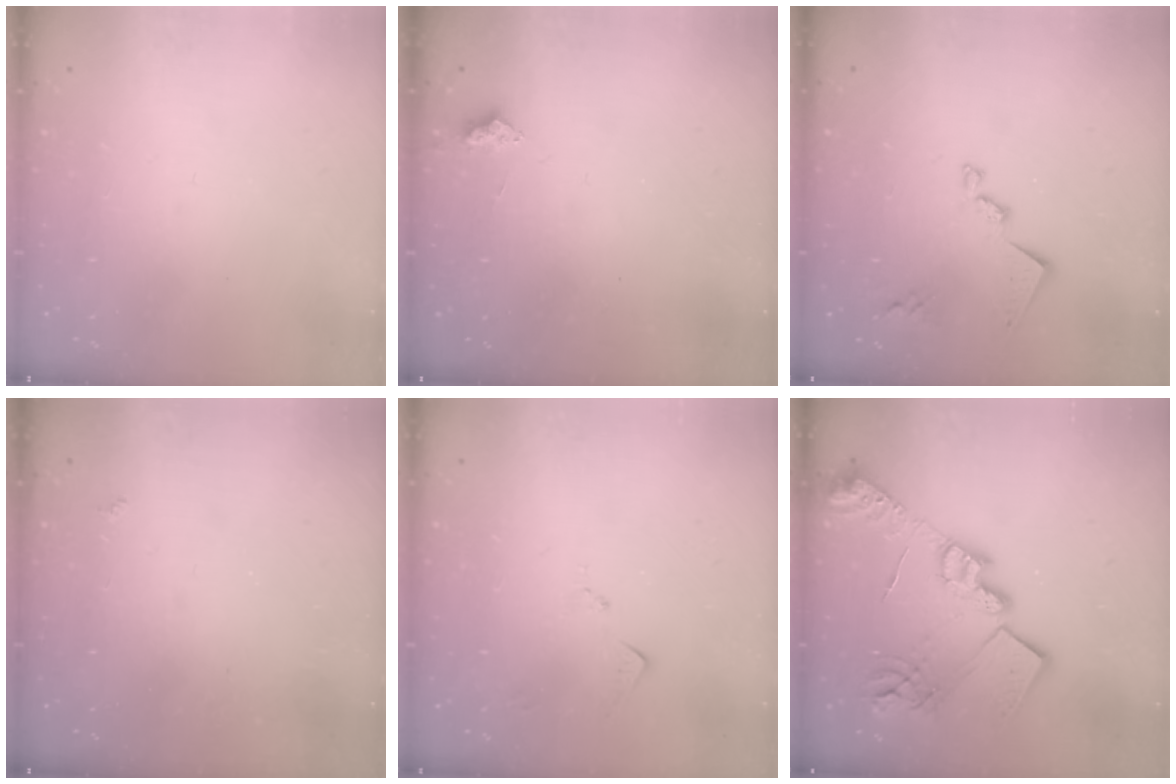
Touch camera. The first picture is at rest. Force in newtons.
{"total": 3.2, "press": 3.1, "slide": 0.5}
{"total": 12.4, "press": 12.4, "slide": 0.5}
{"total": 2.0, "press": 1.9, "slide": 0.5}
{"total": 6.6, "press": 6.6, "slide": 0.7}
{"total": 23.1, "press": 23.0, "slide": 2.1}